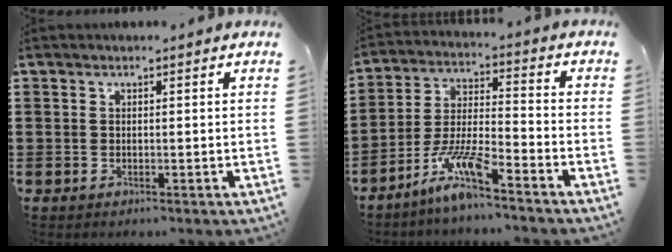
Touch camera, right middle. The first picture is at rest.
{"total": 8.4, "force": [-6.5, 0.6, 5.3], "torque": [-0.119, -0.011, -0.128]}